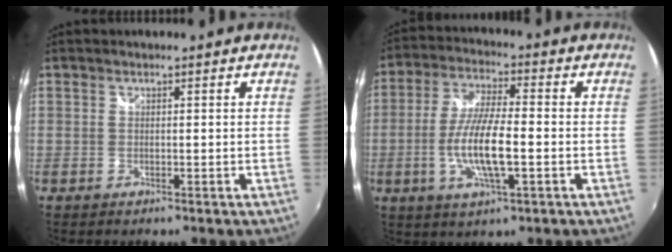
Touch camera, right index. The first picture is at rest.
{"total": 11.4, "force": [-2.6, 2.6, 10.8], "torque": [-0.216, -0.003, -0.051]}